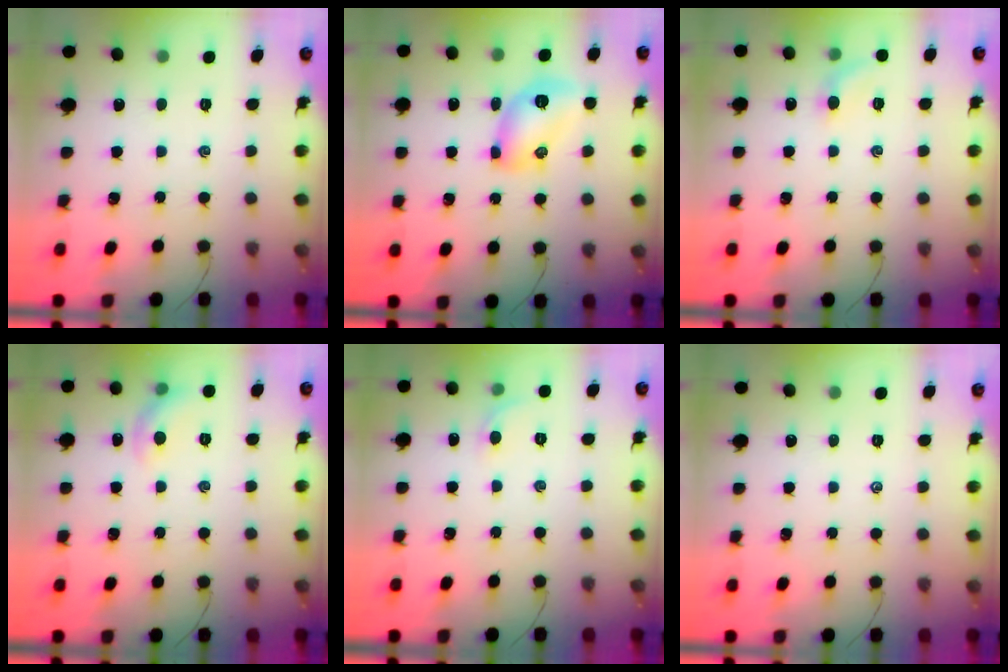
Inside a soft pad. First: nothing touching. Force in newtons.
{"total": 9.9, "press": 9.8, "slide": 0.9}
{"total": 6.1, "press": 5.9, "slide": 1.3}
{"total": 6.0, "press": 5.9, "slide": 1.2}
{"total": 4.2, "press": 3.9, "slide": 1.4}
{"total": 0.0}